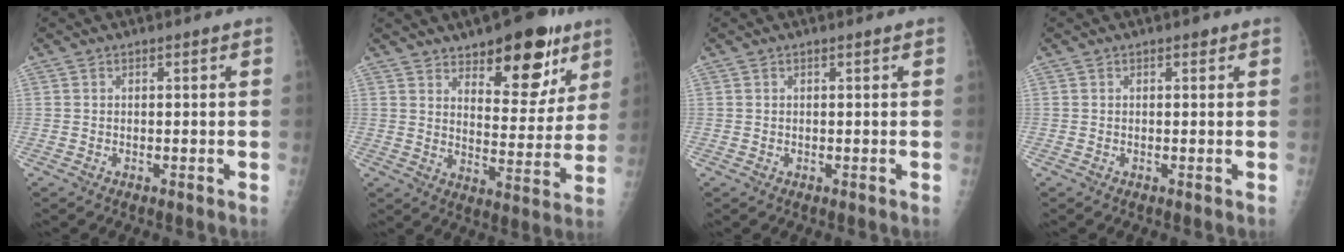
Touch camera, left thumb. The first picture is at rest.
{"total": 15.8, "force": [9.8, 7.0, 10.3], "torque": [-0.085, -0.056, 0.142]}
{"total": 0.0}
{"total": 0.6, "force": [0.4, 0.4, 0.3], "torque": [0.000, -0.001, 0.002]}